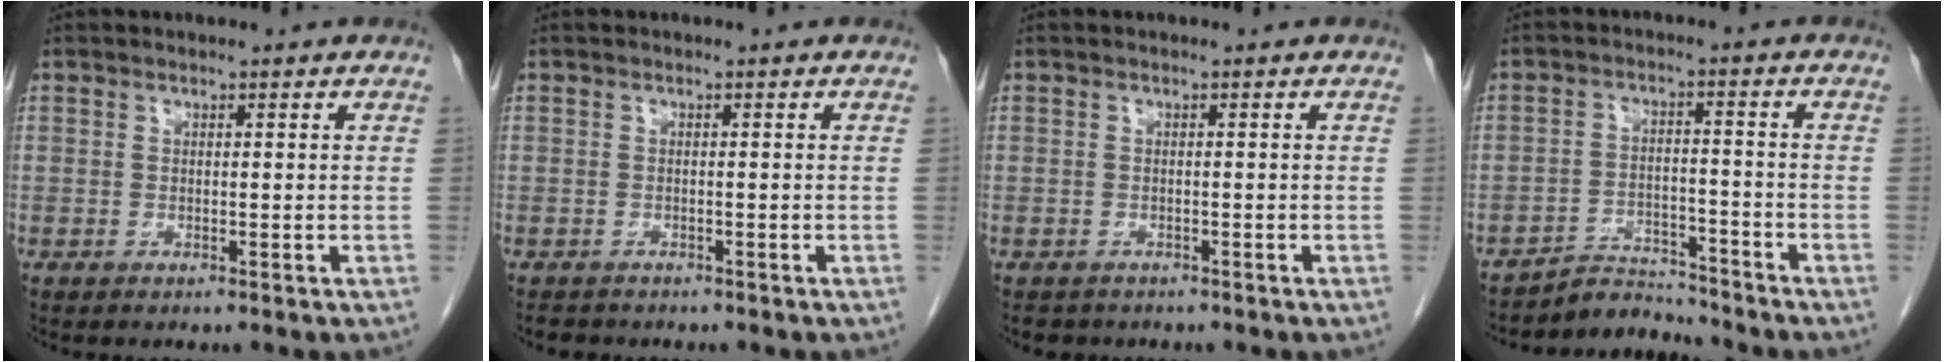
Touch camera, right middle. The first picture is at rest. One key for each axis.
{"total": 2.0, "fx": -1.7, "fy": 0.9, "fz": 0.3, "tx": -0.010, "ty": -0.001, "tz": -0.024}
{"total": 2.1, "fx": -1.7, "fy": 1.2, "fz": 0.1, "tx": -0.007, "ty": 0.001, "tz": -0.024}
{"total": 5.2, "fx": -5.0, "fy": 0.4, "fz": -1.1, "tx": 0.021, "ty": 0.006, "tz": -0.082}